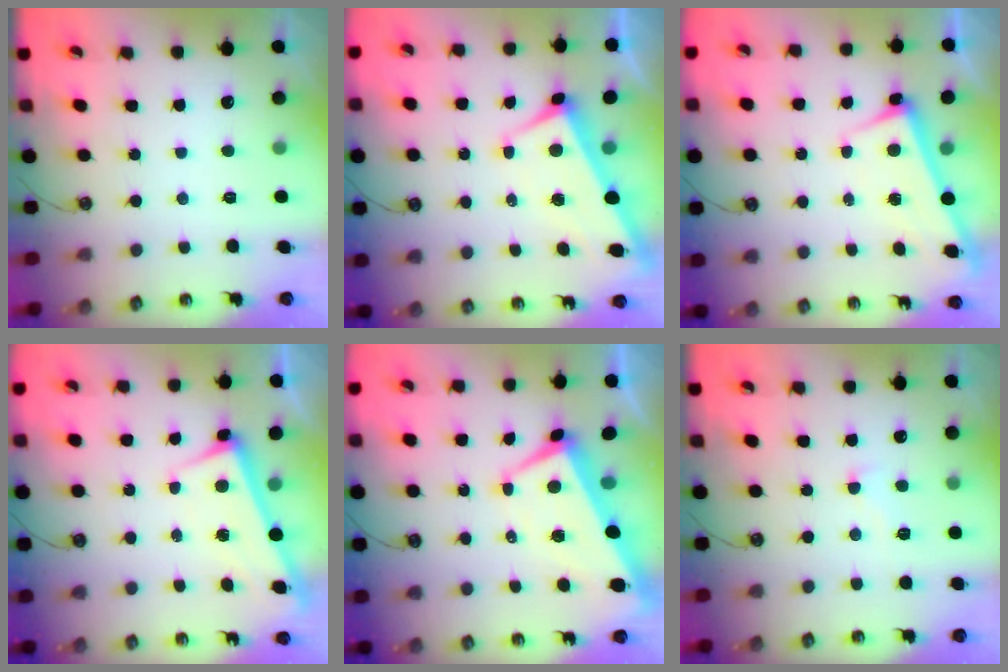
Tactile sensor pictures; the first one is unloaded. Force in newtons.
{"total": 2.7, "press": 2.5, "slide": 0.9}
{"total": 2.9, "press": 2.9, "slide": 0.4}
{"total": 2.9, "press": 2.8, "slide": 0.4}
{"total": 2.2, "press": 1.9, "slide": 1.1}
{"total": 2.4, "press": 2.3, "slide": 0.7}